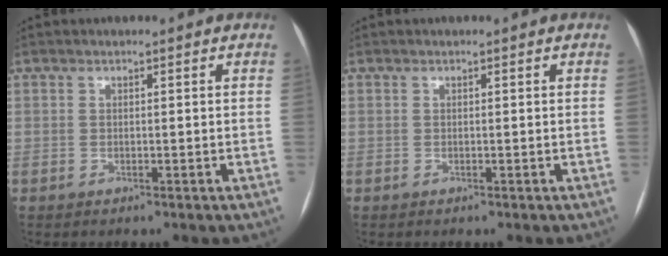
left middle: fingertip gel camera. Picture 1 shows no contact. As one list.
[{"total": 0.0}]